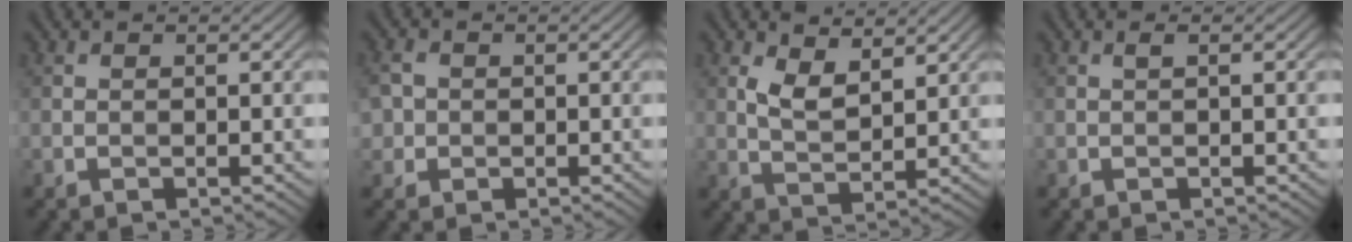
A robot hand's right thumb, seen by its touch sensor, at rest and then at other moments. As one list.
[{"total": 3.1, "force": [-0.1, 2.8, 1.1], "torque": [-0.037, 0.002, -0.005]}, {"total": 4.2, "force": [2.3, 1.7, 3.0], "torque": [-0.072, -0.007, 0.048]}, {"total": 0.5, "force": [0.1, -0.1, 0.5], "torque": [-0.013, 0.005, 0.002]}]